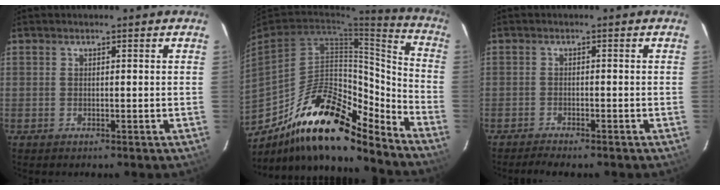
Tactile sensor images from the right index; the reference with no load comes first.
{"total": 21.8, "force": [-16.3, 6.7, 12.8], "torque": [-0.212, 0.010, -0.269]}
{"total": 4.4, "force": [-3.9, 0.7, 1.8], "torque": [-0.050, -0.008, -0.066]}